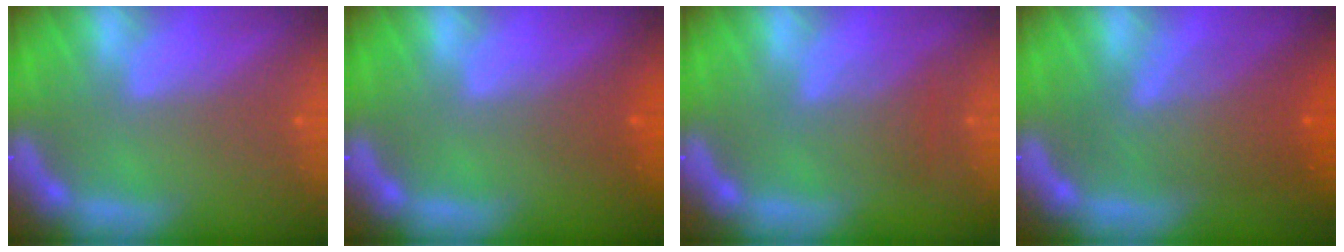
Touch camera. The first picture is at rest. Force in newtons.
{"total": 1.4}
{"total": 3.0}
{"total": 7.0}